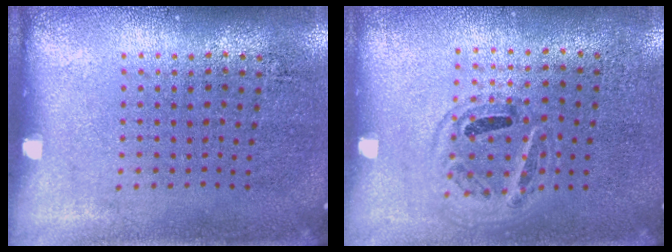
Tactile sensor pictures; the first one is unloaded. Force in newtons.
{"total": 0.9, "press": 0.8, "slide": 0.2}